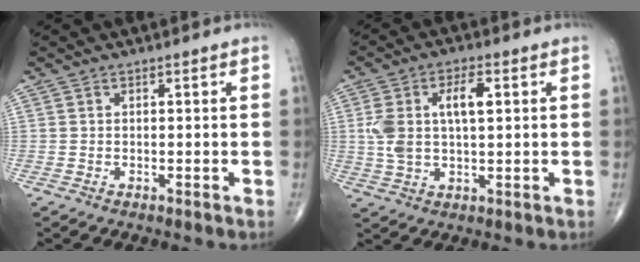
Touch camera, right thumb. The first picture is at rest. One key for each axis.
{"total": 9.5, "fx": 2.0, "fy": 4.4, "fz": 8.2, "tx": -0.166, "ty": 0.012, "tz": 0.039}